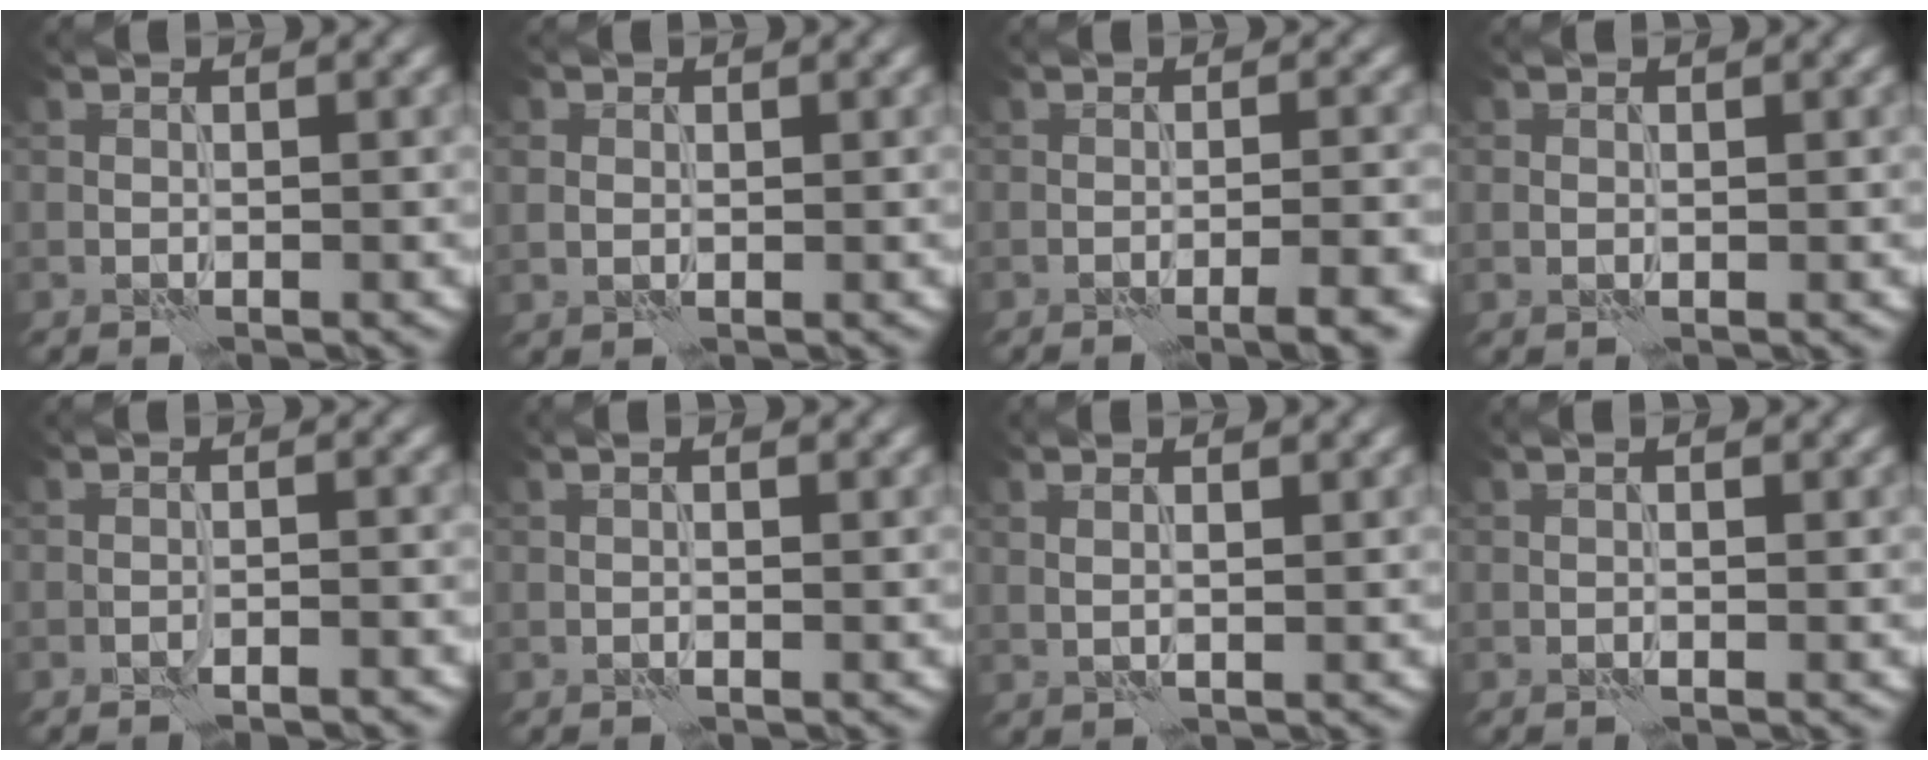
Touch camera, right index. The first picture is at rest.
{"total": 1.5, "force": [0.4, 1.2, 0.9], "torque": [-0.019, 0.000, 0.010]}
{"total": 3.5, "force": [-2.0, 0.5, 2.8], "torque": [-0.035, 0.009, -0.035]}
{"total": 0.9, "force": [0.2, 0.8, 0.5], "torque": [-0.010, 0.000, 0.005]}
{"total": 1.3, "force": [-1.1, 0.0, 0.6], "torque": [-0.007, 0.006, -0.022]}
{"total": 1.4, "force": [0.5, 0.4, 1.3], "torque": [-0.016, -0.007, 0.001]}
{"total": 2.9, "force": [1.5, 1.1, 2.3], "torque": [-0.022, 0.016, 0.004]}
{"total": 1.1, "force": [0.4, 0.4, 1.0], "torque": [-0.016, -0.005, 0.003]}